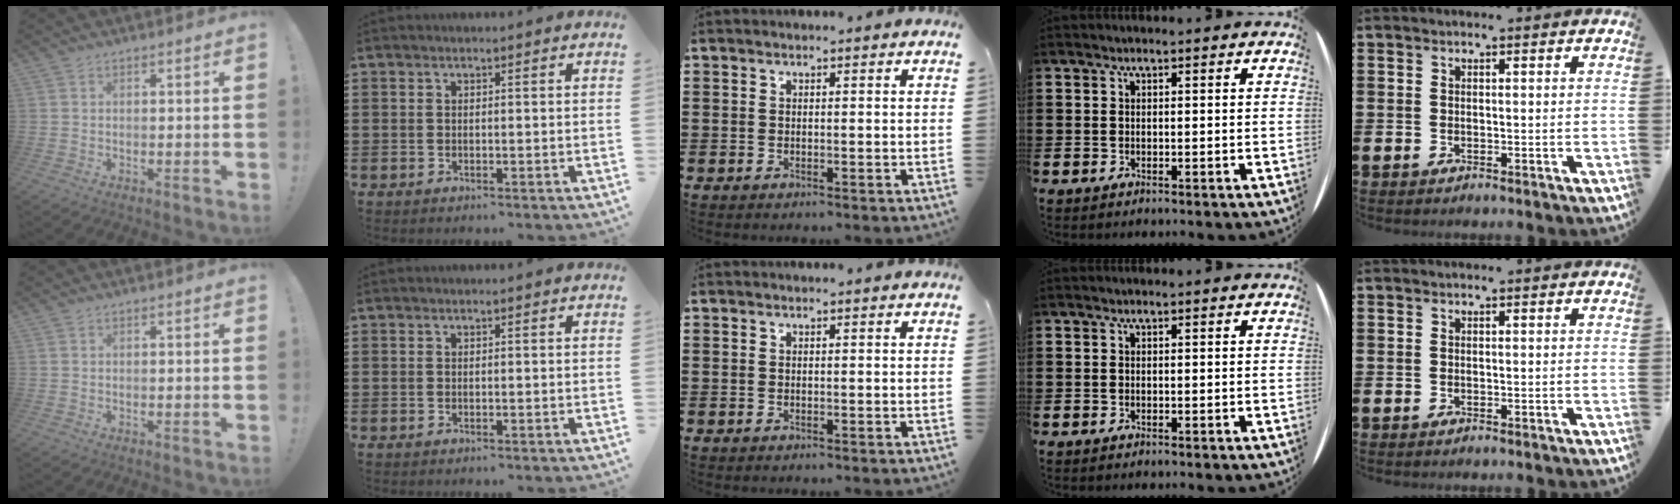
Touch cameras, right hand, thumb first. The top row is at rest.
{}